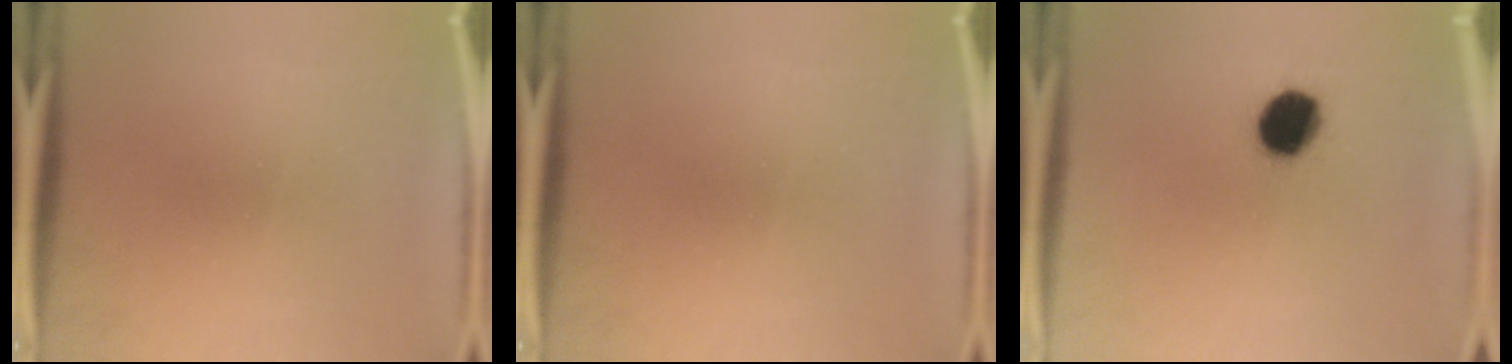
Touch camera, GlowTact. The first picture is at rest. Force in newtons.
{"total": 0.0}
{"total": 10.7}